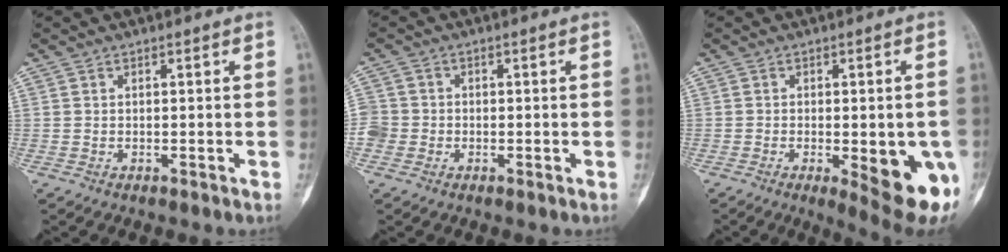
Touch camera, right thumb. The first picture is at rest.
{"total": 4.7, "force": [-1.0, 4.4, 1.2], "torque": [-0.025, 0.012, -0.022]}
{"total": 13.3, "force": [-3.9, 4.3, 12.0], "torque": [-0.127, -0.006, -0.034]}